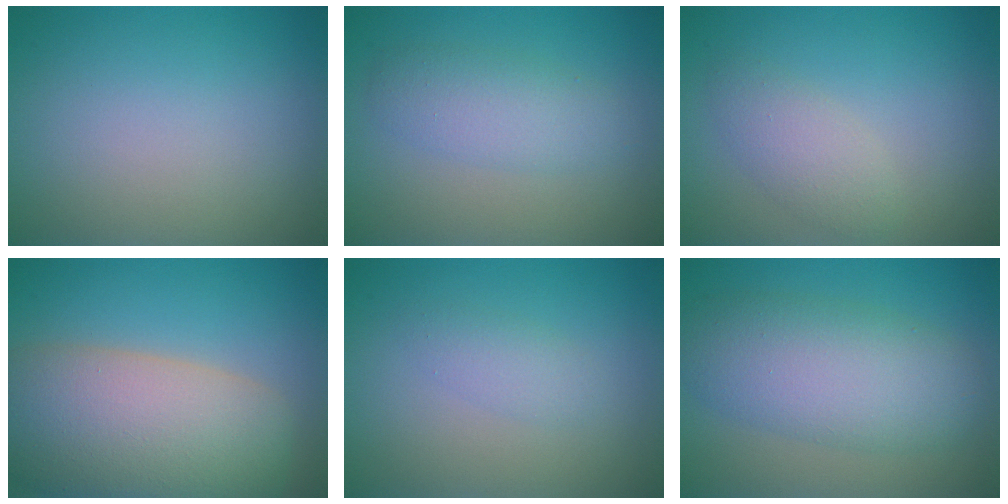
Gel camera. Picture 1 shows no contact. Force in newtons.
{"total": 3.3, "press": 3.3, "slide": 0.1}
{"total": 2.4, "press": 2.4, "slide": 0.1}
{"total": 11.6, "press": 11.6, "slide": 0.9}
{"total": 1.5, "press": 1.5, "slide": 0.1}
{"total": 7.3, "press": 7.3, "slide": 0.2}